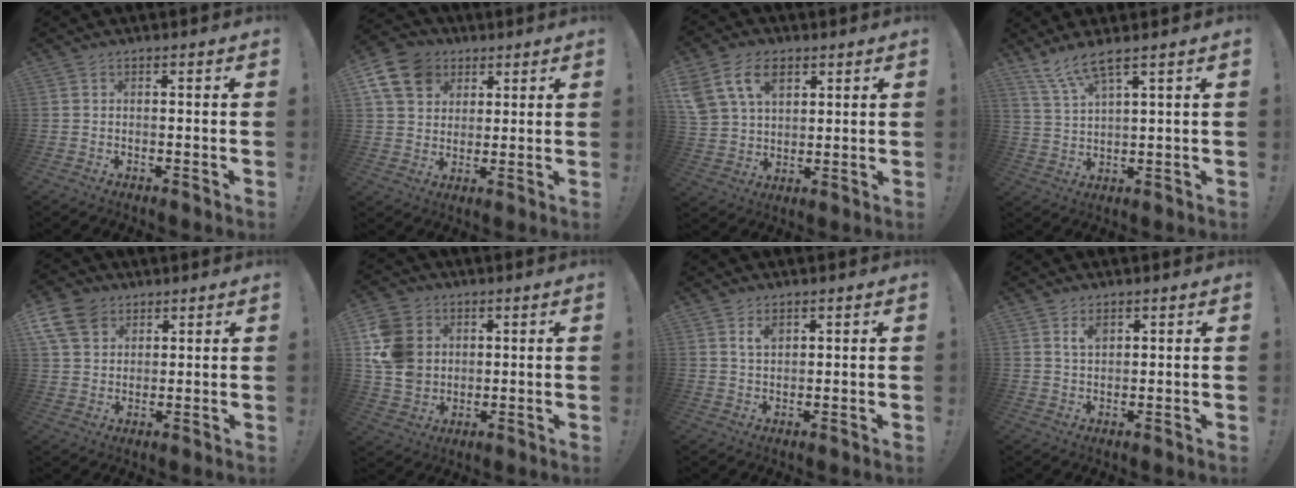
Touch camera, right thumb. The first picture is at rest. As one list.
[{"total": 13.2, "force": [5.7, 10.4, 5.8], "torque": [-0.085, -0.027, 0.116]}, {"total": 14.3, "force": [6.7, 9.8, 8.0], "torque": [-0.139, -0.022, 0.130]}, {"total": 7.0, "force": [5.5, 0.7, 4.2], "torque": [-0.096, -0.023, 0.101]}, {"total": 10.2, "force": [5.6, 7.2, 4.6], "torque": [-0.084, -0.028, 0.111]}, {"total": 14.2, "force": [3.2, 12.1, 6.7], "torque": [-0.131, -0.009, 0.065]}, {"total": 3.5, "force": [2.1, 1.9, 2.1], "torque": [-0.031, -0.008, 0.036]}, {"total": 3.4, "force": [2.0, 1.8, 2.1], "torque": [-0.031, -0.008, 0.035]}]